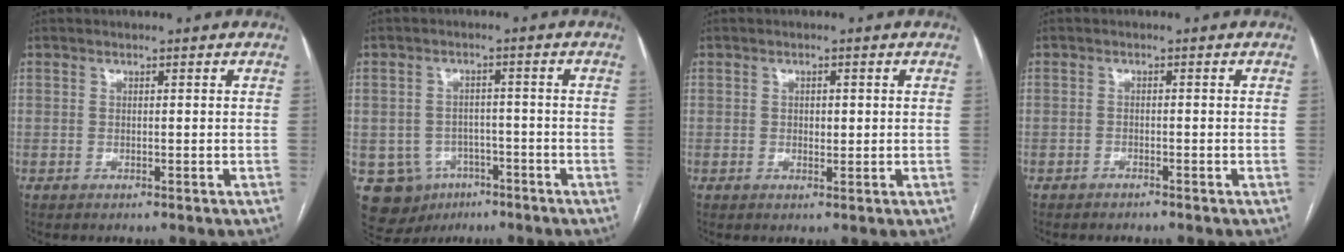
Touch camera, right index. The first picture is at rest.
{"total": 9.5, "force": [-4.3, 8.2, 2.4], "torque": [-0.053, 0.014, -0.050]}
{"total": 0.9, "force": [0.1, 0.5, 0.8], "torque": [-0.014, 0.000, 0.002]}
{"total": 0.8, "force": [-0.7, 0.2, 0.1], "torque": [-0.004, 0.000, -0.014]}